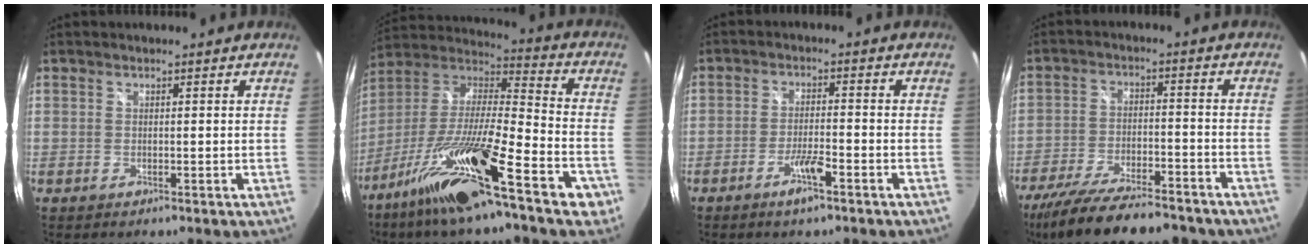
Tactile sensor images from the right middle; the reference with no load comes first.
{"total": 23.9, "force": [-14.8, 3.6, 18.4], "torque": [-0.312, -0.039, -0.258]}
{"total": 4.8, "force": [-3.1, 0.8, 3.6], "torque": [-0.080, -0.003, -0.056]}
{"total": 21.0, "force": [-17.4, 5.3, 10.6], "torque": [-0.205, -0.038, -0.260]}